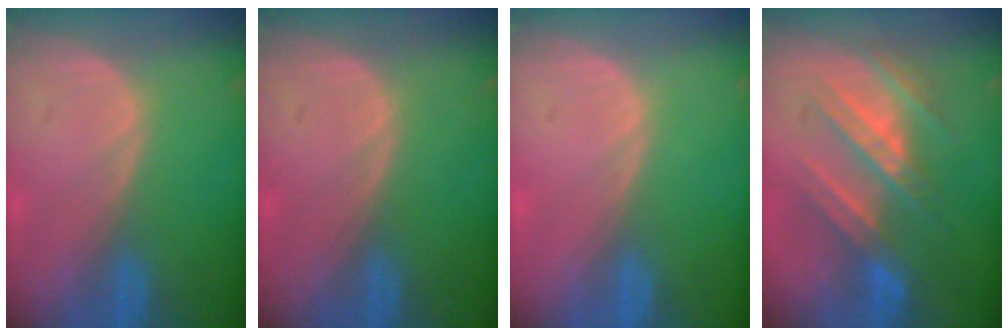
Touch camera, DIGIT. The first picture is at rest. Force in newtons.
{"total": 0.0}
{"total": 0.0}
{"total": 8.1, "press": 8.0, "slide": 0.6}